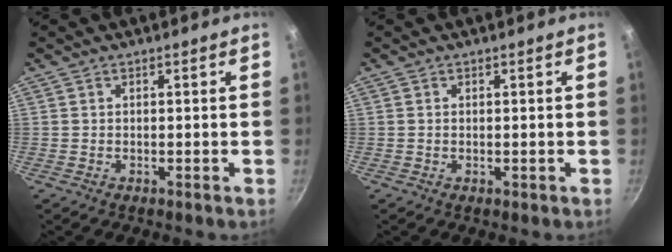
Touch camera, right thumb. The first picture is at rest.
{"total": 0.0}